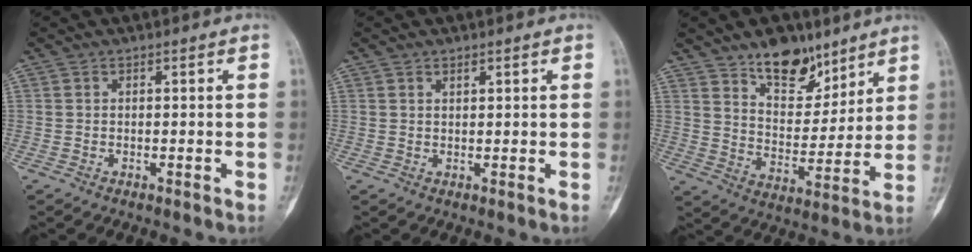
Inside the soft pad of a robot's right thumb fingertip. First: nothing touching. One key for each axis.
{"total": 0.9, "fx": 0.6, "fy": 0.5, "fz": 0.5, "tx": 0.003, "ty": -0.003, "tz": 0.008}
{"total": 12.8, "fx": 9.0, "fy": 6.9, "fz": 5.9, "tx": -0.050, "ty": -0.063, "tz": 0.155}